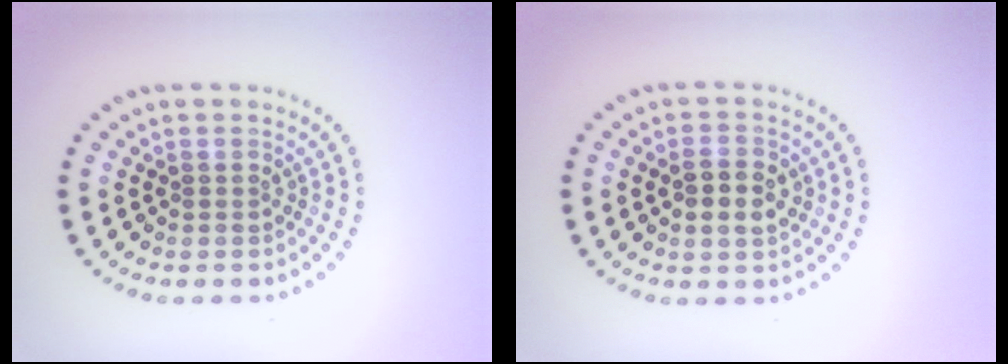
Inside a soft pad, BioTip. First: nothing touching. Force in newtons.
{"total": 2.9, "press": 2.9, "slide": 0.2}